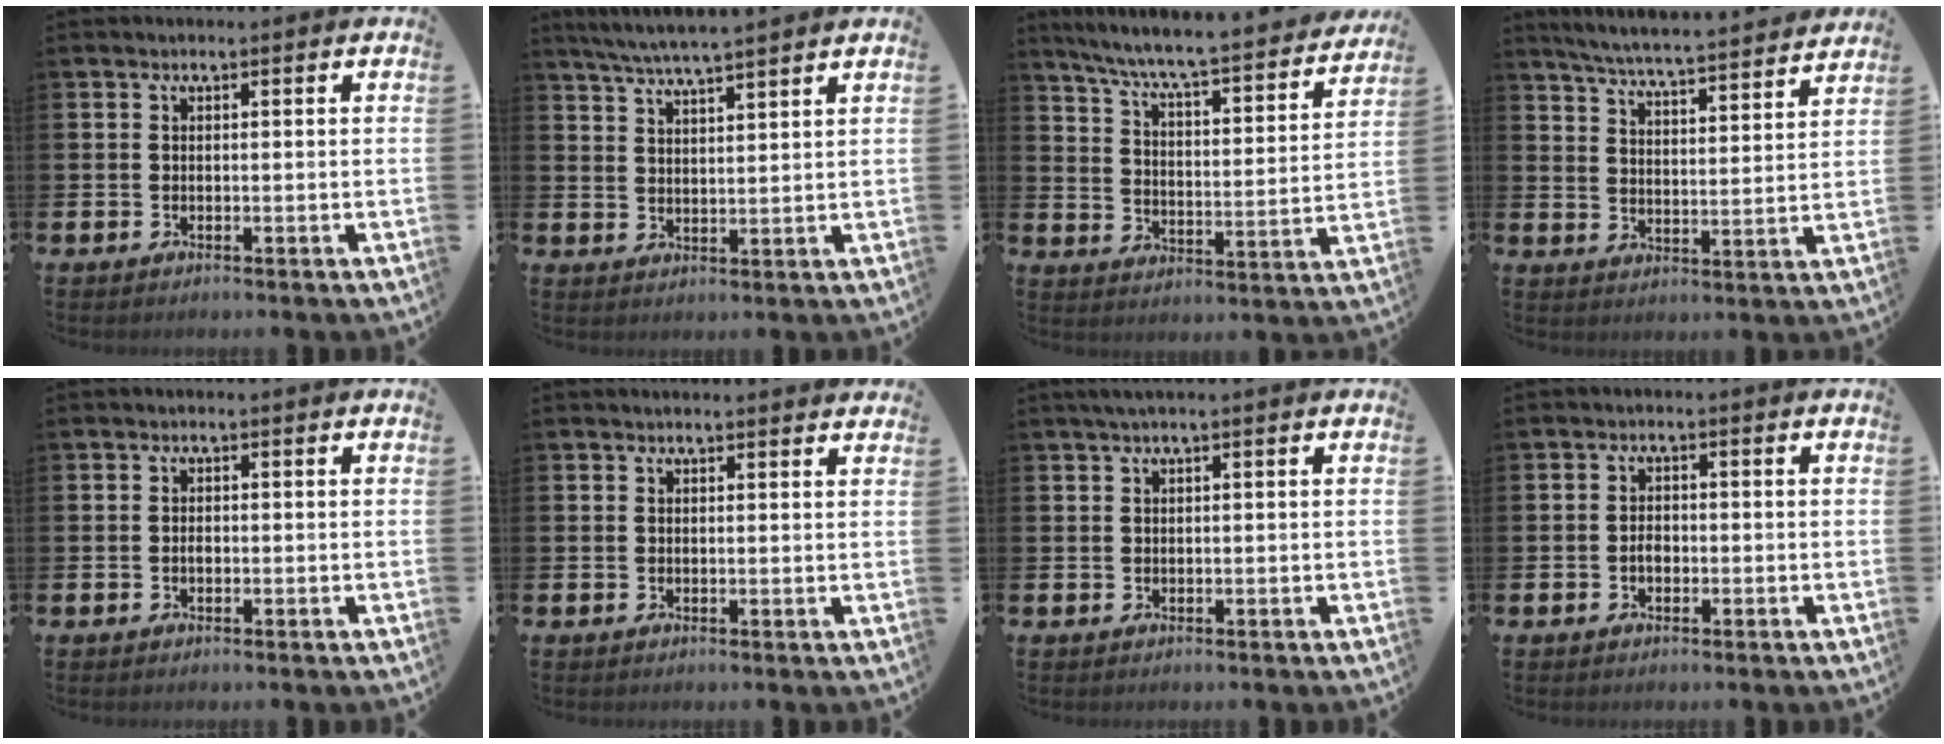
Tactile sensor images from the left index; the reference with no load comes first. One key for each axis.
{"total": 5.1, "fx": 4.9, "fy": -0.5, "fz": 1.5, "tx": -0.047, "ty": -0.019, "tz": 0.087}
{"total": 7.0, "fx": 6.5, "fy": 0.3, "fz": 2.7, "tx": -0.085, "ty": -0.054, "tz": 0.105}
{"total": 6.0, "fx": 5.8, "fy": -0.2, "fz": 1.3, "tx": -0.050, "ty": -0.047, "tz": 0.099}
{"total": 0.8, "fx": -0.2, "fy": 0.5, "fz": 0.7, "tx": -0.008, "ty": -0.001, "tz": -0.006}
{"total": 1.0, "fx": 1.0, "fy": 0.0, "fz": 0.1, "tx": 0.000, "ty": -0.001, "tz": 0.018}
{"total": 1.1, "fx": 0.6, "fy": 0.0, "fz": 0.9, "tx": -0.021, "ty": 0.005, "tz": 0.011}
{"total": 1.7, "fx": -0.5, "fy": 1.1, "fz": 1.2, "tx": -0.009, "ty": -0.001, "tz": -0.013}